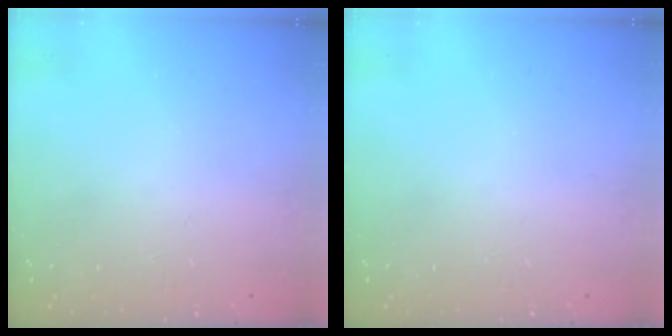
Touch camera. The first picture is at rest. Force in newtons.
{"total": 0.0}